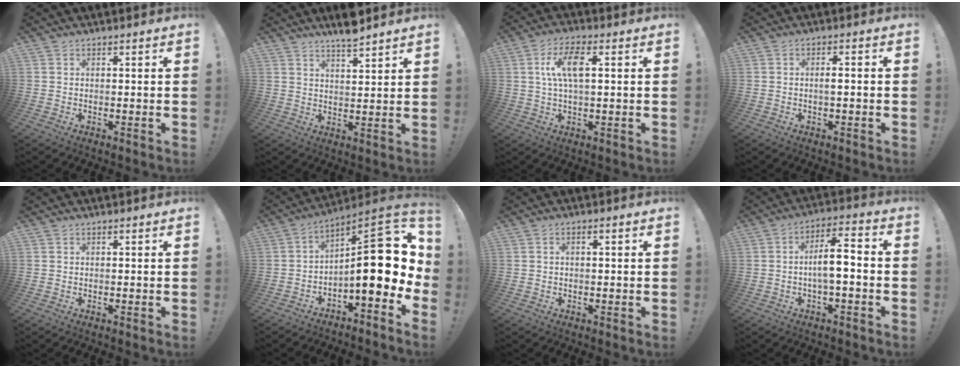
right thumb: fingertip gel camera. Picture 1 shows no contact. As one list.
[{"total": 6.1, "force": [5.5, 0.6, 2.7], "torque": [-0.040, -0.032, 0.094]}, {"total": 9.3, "force": [2.0, 3.6, 8.4], "torque": [-0.147, 0.003, 0.032]}, {"total": 2.3, "force": [-0.5, 0.4, 2.2], "torque": [-0.031, 0.000, -0.011]}, {"total": 0.0}, {"total": 19.3, "force": [0.6, 7.2, 18.0], "torque": [-0.246, -0.004, 0.018]}, {"total": 1.3, "force": [0.0, 0.4, 1.3], "torque": [-0.024, 0.004, -0.001]}, {"total": 9.3, "force": [-1.1, 2.8, 8.8], "torque": [-0.148, 0.008, -0.024]}]